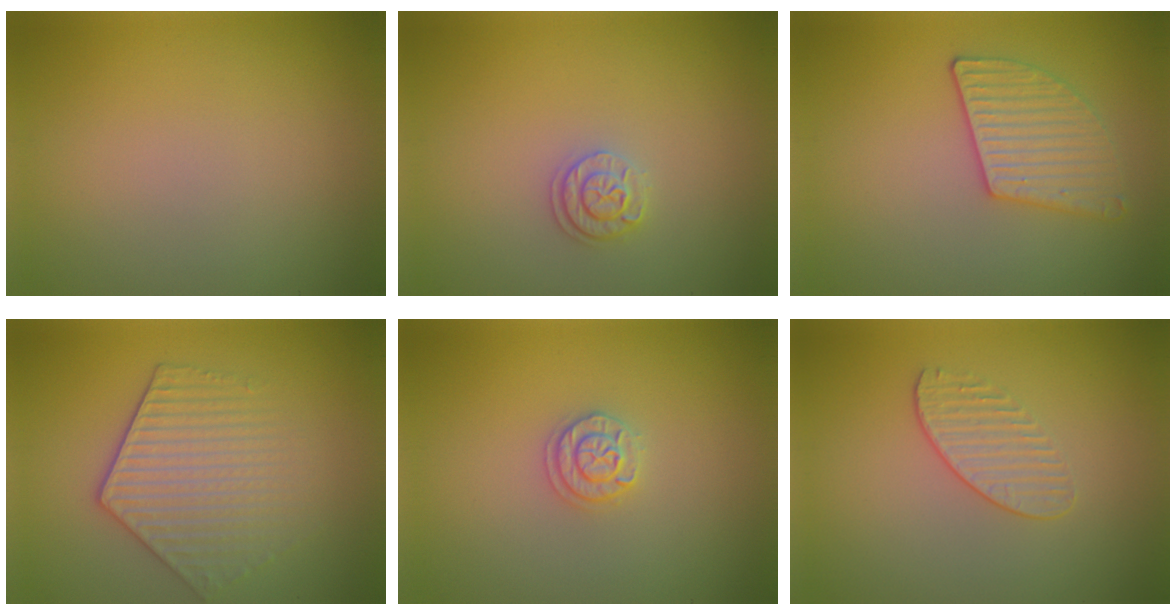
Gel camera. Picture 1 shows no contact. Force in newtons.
{"total": 1.7, "press": 1.7, "slide": 0.5}
{"total": 3.0, "press": 2.9, "slide": 0.4}
{"total": 4.4, "press": 3.7, "slide": 2.4}
{"total": 1.8, "press": 1.8, "slide": 0.3}
{"total": 1.8, "press": 1.3, "slide": 1.1}